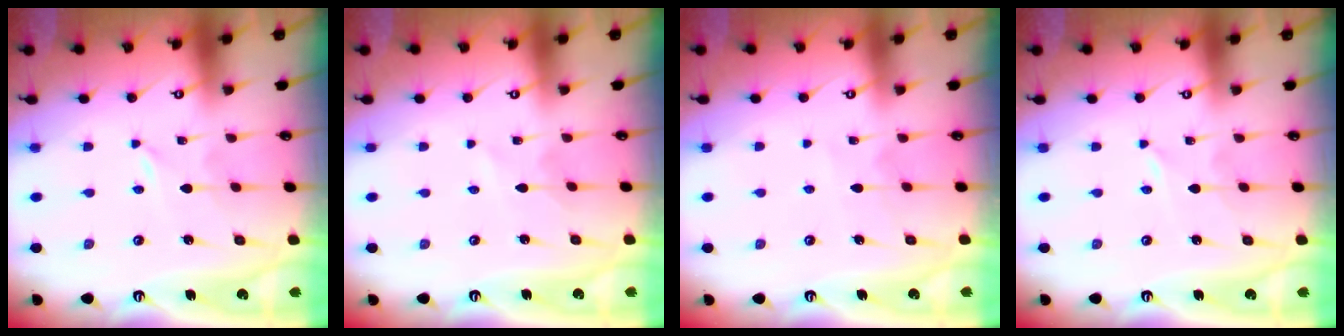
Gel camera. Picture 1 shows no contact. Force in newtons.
{"total": 1.4, "press": 1.4, "slide": 0.1}
{"total": 4.3, "press": 4.3, "slide": 0.4}
{"total": 0.5, "press": 0.5, "slide": 0.1}